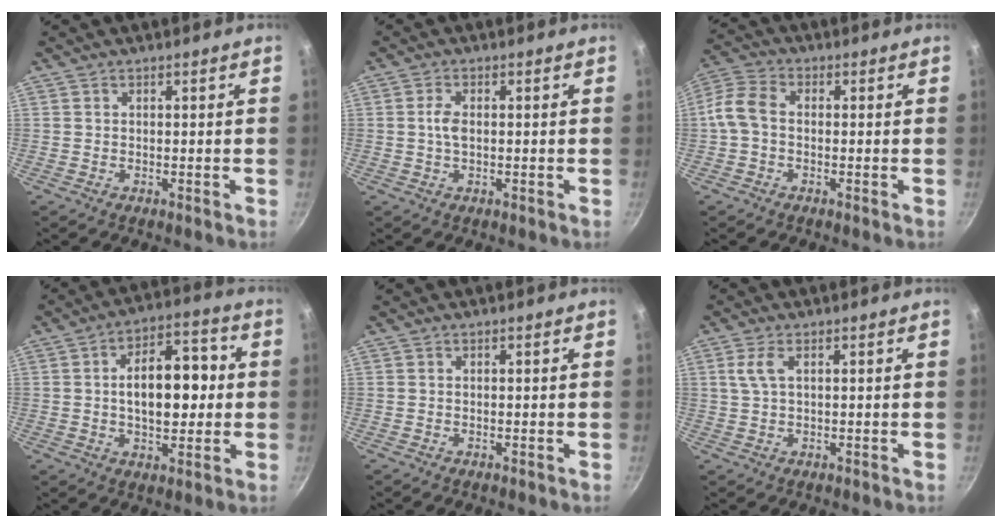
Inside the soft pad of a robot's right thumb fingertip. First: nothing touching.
{"total": 2.6, "force": [0.1, 1.3, 2.2], "torque": [-0.049, 0.002, -0.002]}
{"total": 6.5, "force": [-0.4, 4.4, 4.7], "torque": [-0.099, 0.018, -0.018]}
{"total": 13.5, "force": [0.7, 7.4, 11.3], "torque": [-0.146, 0.023, 0.007]}
{"total": 0.0}
{"total": 3.2, "force": [1.1, 1.4, 2.7], "torque": [-0.072, 0.009, 0.026]}